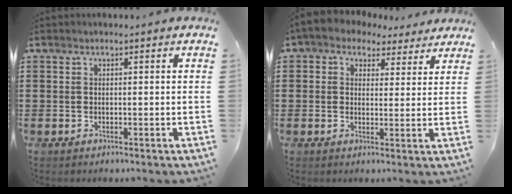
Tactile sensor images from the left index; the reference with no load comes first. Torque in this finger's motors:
{"motor_torque": [1.85, 0.29, 0.90, 0.19]}